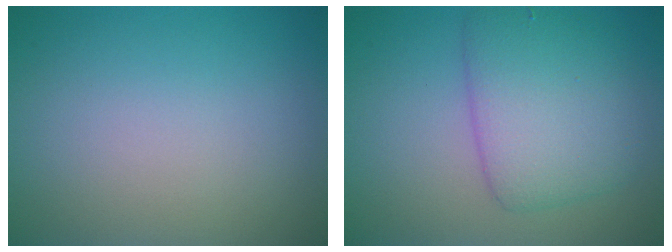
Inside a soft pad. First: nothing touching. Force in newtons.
{"total": 5.5, "press": 5.5, "slide": 0.2}